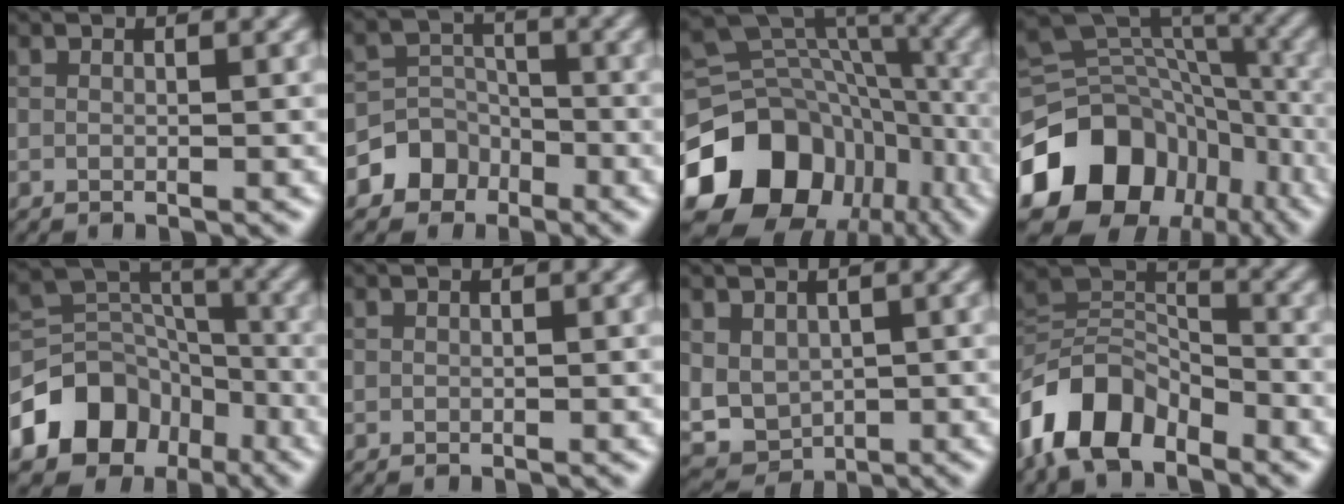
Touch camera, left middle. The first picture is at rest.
{"total": 4.3, "force": [-2.5, 3.5, 0.6], "torque": [0.015, 0.013, -0.060]}
{"total": 17.6, "force": [-8.4, 13.5, 7.5], "torque": [-0.160, -0.016, -0.125]}
{"total": 17.6, "force": [-8.9, 13.6, 6.9], "torque": [-0.151, -0.015, -0.133]}
{"total": 8.4, "force": [-4.6, 6.3, 3.2], "torque": [-0.051, 0.003, -0.090]}
{"total": 0.0}
{"total": 4.5, "force": [0.5, 3.6, 2.7], "torque": [-0.053, -0.007, 0.027]}
{"total": 8.3, "force": [-5.3, 4.5, 4.6], "torque": [-0.084, 0.006, -0.111]}